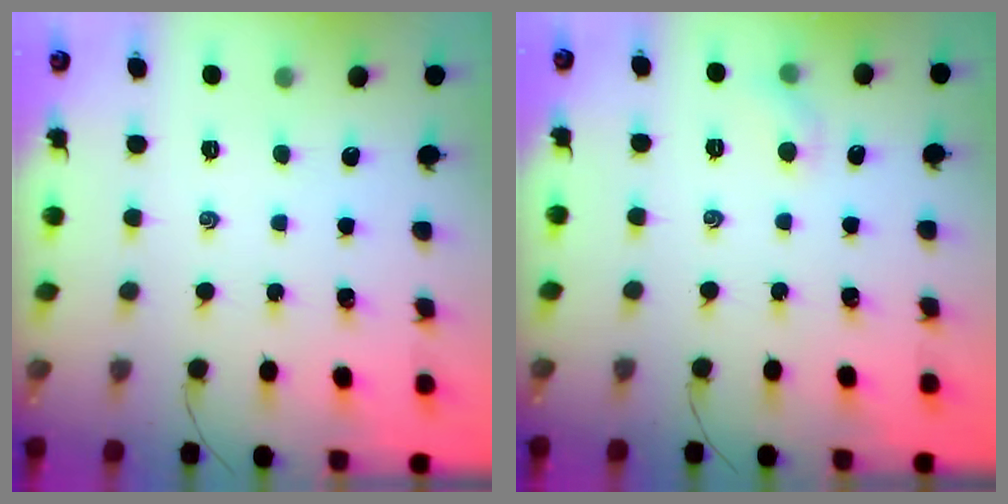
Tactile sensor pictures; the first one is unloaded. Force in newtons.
{"total": 4.9, "press": 4.7, "slide": 1.2}